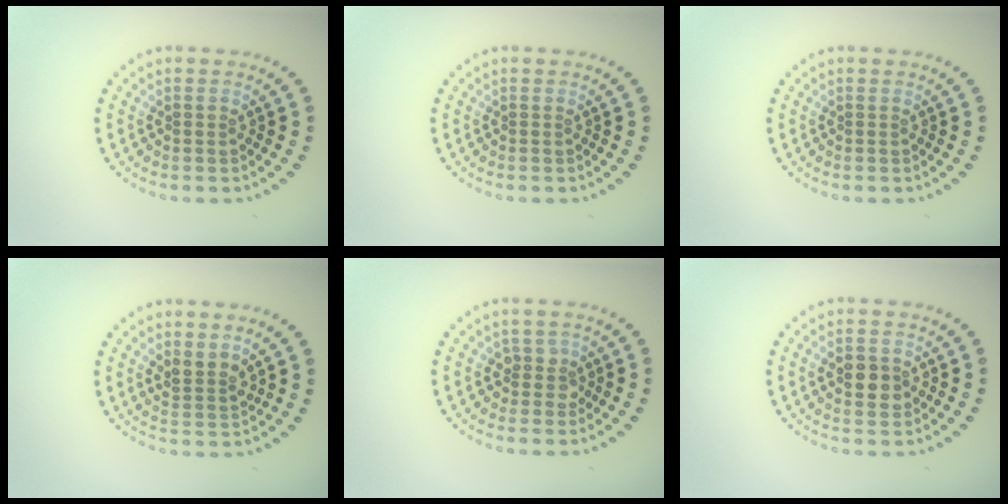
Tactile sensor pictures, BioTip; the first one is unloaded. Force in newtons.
{"total": 0.0}
{"total": 0.0}
{"total": 2.0, "press": 1.7, "slide": 1.2}
{"total": 1.7, "press": 1.4, "slide": 1.0}
{"total": 2.8, "press": 2.8, "slide": 0.2}